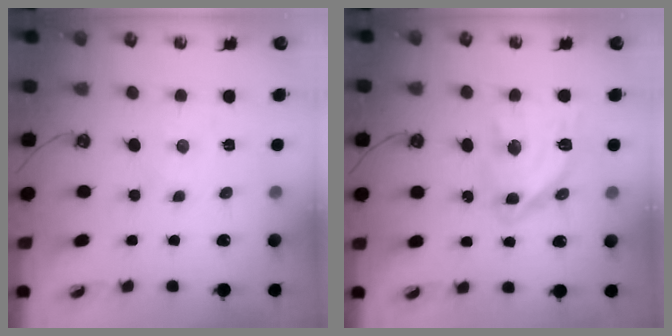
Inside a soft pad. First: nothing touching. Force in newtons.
{"total": 15.2, "press": 15.1, "slide": 1.5}